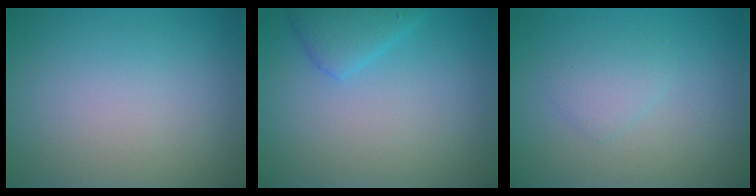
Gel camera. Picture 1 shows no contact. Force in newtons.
{"total": 2.4, "press": 2.4, "slide": 0.2}
{"total": 1.4, "press": 1.4, "slide": 0.1}